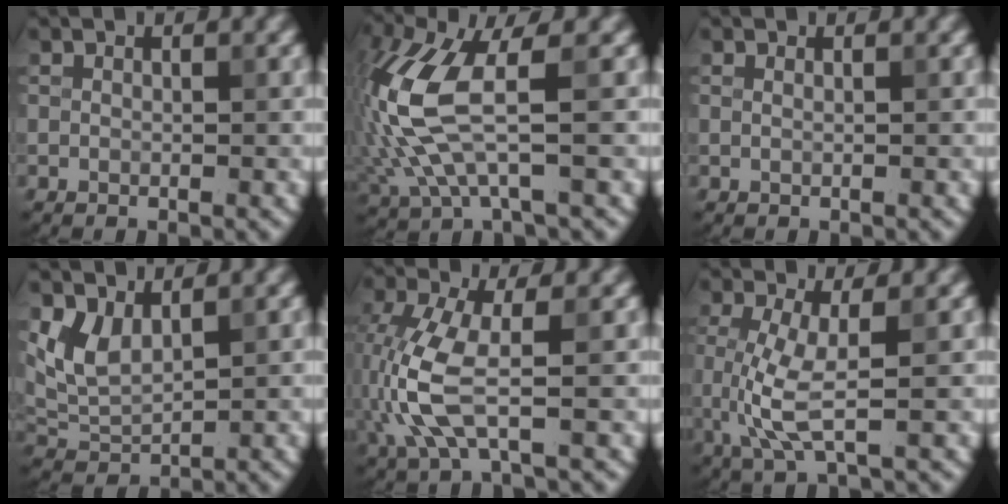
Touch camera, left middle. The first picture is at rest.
{"total": 8.5, "force": [0.5, 3.2, 7.9], "torque": [-0.208, 0.000, 0.012]}
{"total": 0.7, "force": [0.3, 0.4, 0.5], "torque": [-0.007, -0.004, -0.004]}
{"total": 3.4, "force": [1.8, 1.8, 2.2], "torque": [-0.059, -0.004, 0.042]}
{"total": 6.0, "force": [-1.3, 2.1, 5.5], "torque": [-0.158, -0.005, -0.024]}
{"total": 4.3, "force": [-0.3, 1.2, 4.1], "torque": [-0.110, -0.012, -0.003]}